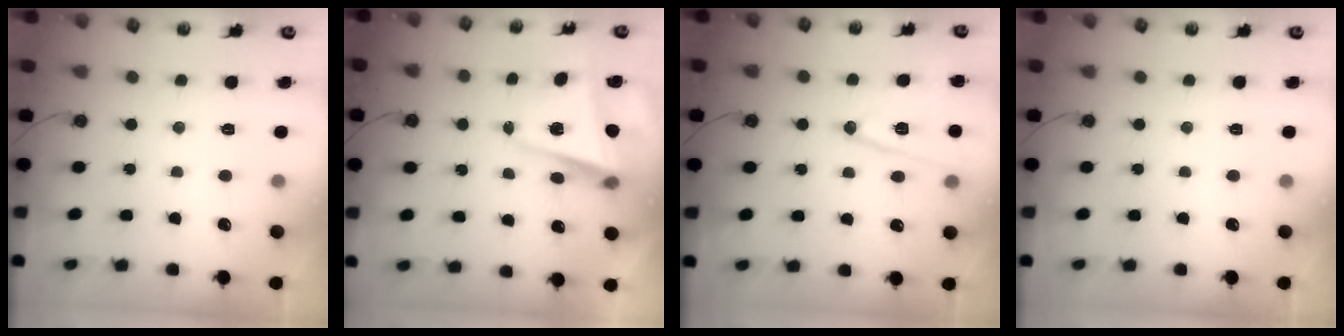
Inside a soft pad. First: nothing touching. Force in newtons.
{"total": 5.3, "press": 5.2, "slide": 1.1}
{"total": 12.6, "press": 12.3, "slide": 2.4}
{"total": 0.0}